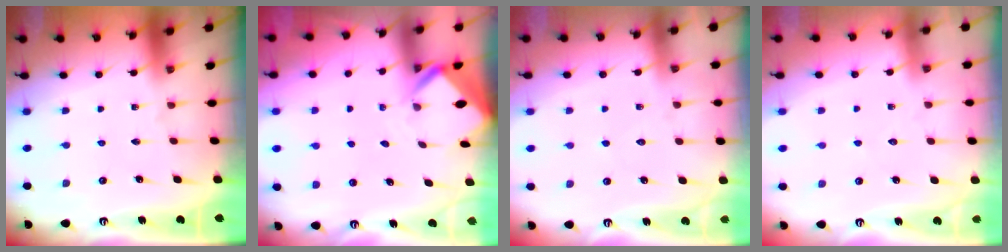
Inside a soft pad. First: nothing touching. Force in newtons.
{"total": 2.9, "press": 2.9, "slide": 0.2}
{"total": 5.1, "press": 5.0, "slide": 0.6}
{"total": 2.5, "press": 2.4, "slide": 0.4}